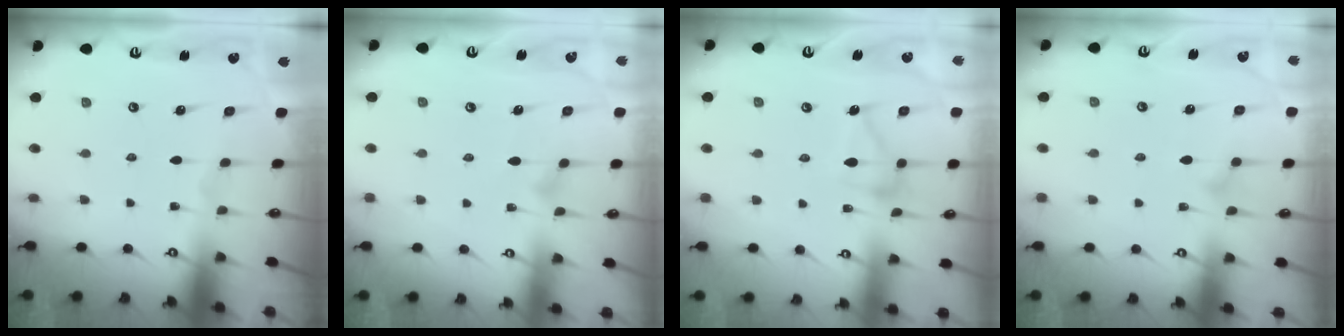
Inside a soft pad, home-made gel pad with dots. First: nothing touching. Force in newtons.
{"total": 7.5, "press": 7.5, "slide": 0.4}
{"total": 12.5, "press": 12.5, "slide": 0.7}
{"total": 8.3, "press": 8.3, "slide": 0.7}